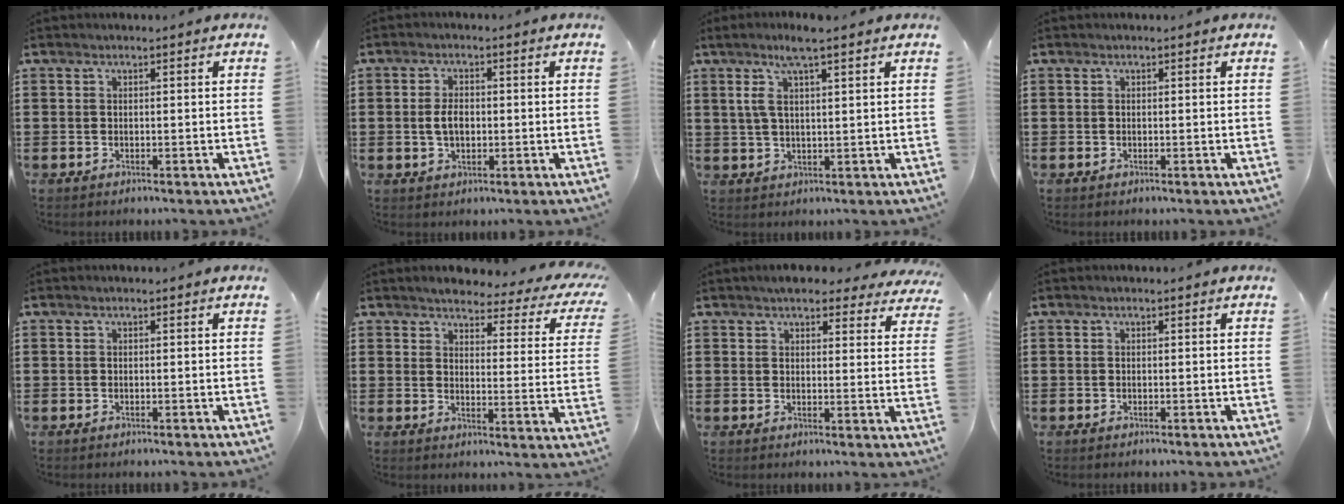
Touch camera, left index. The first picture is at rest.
{"total": 3.6, "force": [-0.2, 2.0, 3.0], "torque": [-0.052, 0.002, -0.007]}
{"total": 5.7, "force": [3.0, 0.6, 4.8], "torque": [-0.101, 0.003, 0.051]}
{"total": 0.0}
{"total": 0.0}
{"total": 3.1, "force": [2.7, 0.3, 1.5], "torque": [-0.040, -0.028, 0.036]}
{"total": 4.6, "force": [4.1, 1.0, 1.8], "torque": [-0.040, -0.012, 0.073]}
{"total": 0.0}